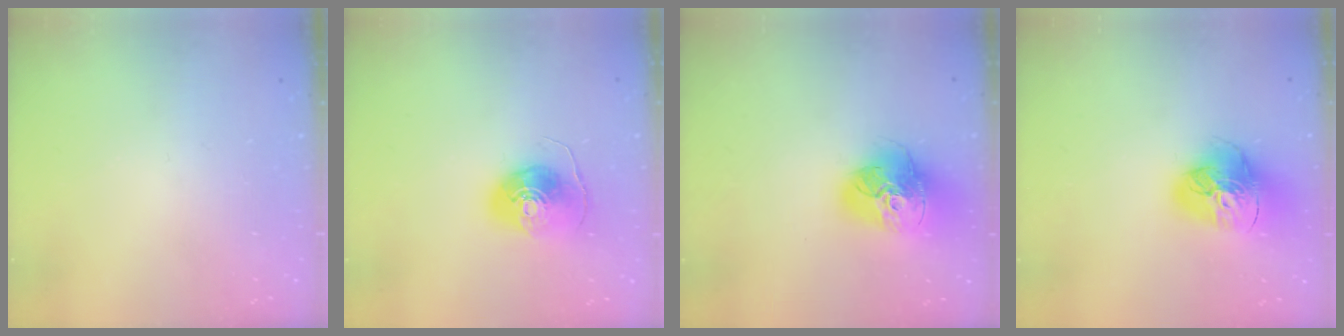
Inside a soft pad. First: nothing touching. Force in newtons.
{"total": 8.9, "press": 8.9, "slide": 0.8}
{"total": 18.8, "press": 18.6, "slide": 2.1}
{"total": 16.7, "press": 16.6, "slide": 1.8}